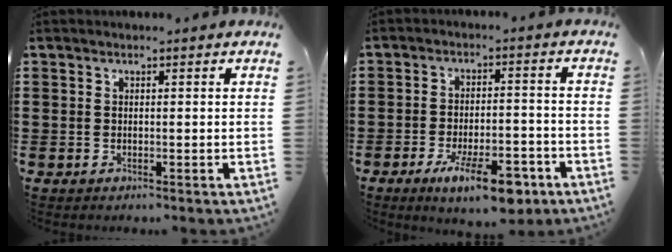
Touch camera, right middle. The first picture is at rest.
{"total": 9.3, "force": [-5.9, 2.5, 6.8], "torque": [-0.119, 0.006, -0.102]}